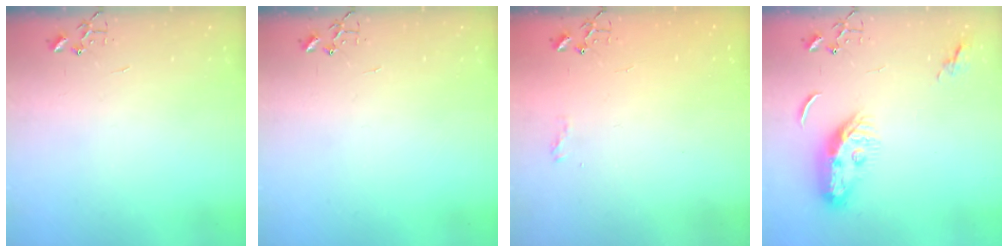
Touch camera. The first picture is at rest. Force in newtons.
{"total": 0.0}
{"total": 5.9, "press": 5.9, "slide": 0.8}
{"total": 9.3, "press": 9.2, "slide": 1.2}